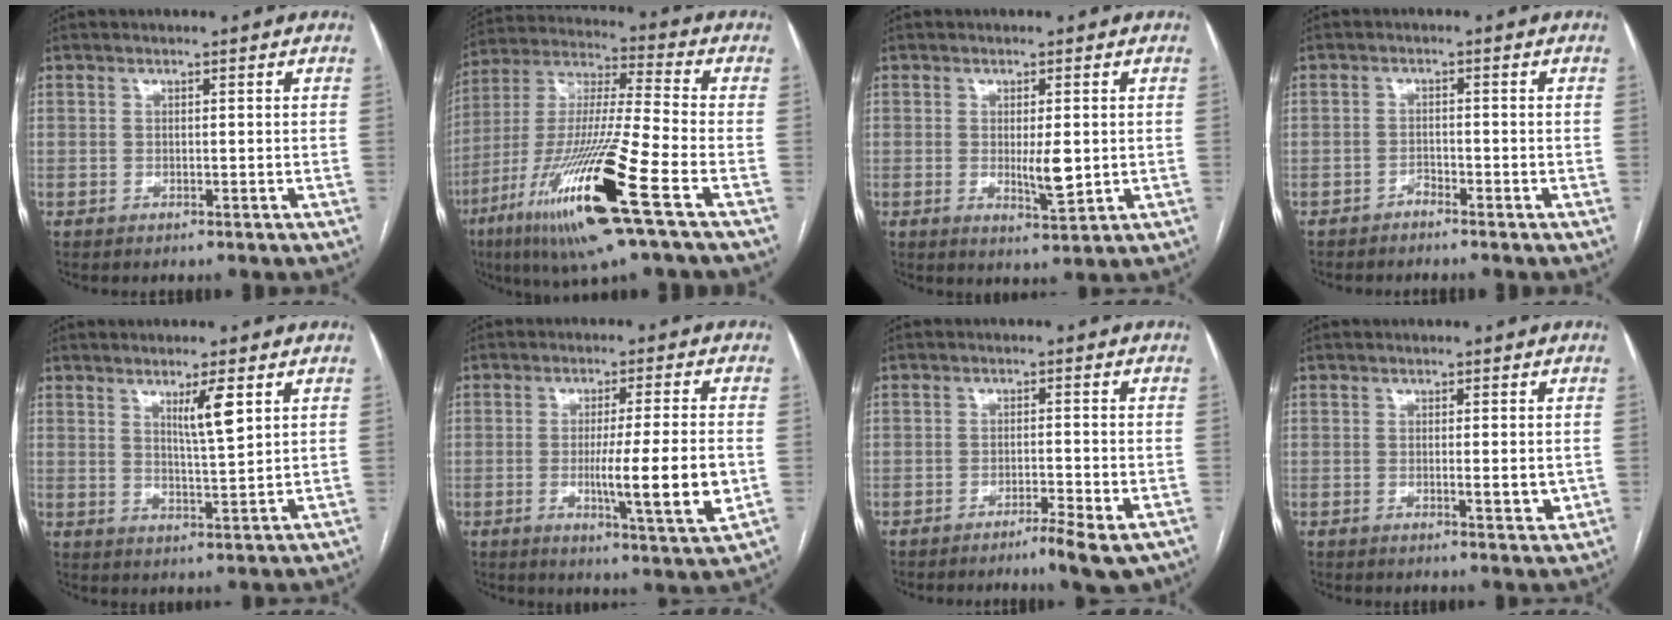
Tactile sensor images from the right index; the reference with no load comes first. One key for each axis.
{"total": 21.1, "fx": -9.3, "fy": 0.3, "fz": 19.0, "tx": -0.388, "ty": -0.041, "tz": -0.177}
{"total": 4.3, "fx": -0.1, "fy": 0.9, "fz": 4.2, "tx": -0.070, "ty": -0.009, "tz": 0.001}
{"total": 1.2, "fx": -1.2, "fy": 0.1, "fz": 0.3, "tx": -0.001, "ty": 0.001, "tz": -0.021}
{"total": 5.1, "fx": 2.5, "fy": 0.0, "fz": 4.4, "tx": -0.074, "ty": -0.008, "tz": 0.045}
{"total": 11.5, "fx": -2.0, "fy": -0.6, "fz": 11.3, "tx": -0.179, "ty": -0.025, "tz": -0.036}
{"total": 4.8, "fx": -3.0, "fy": 0.3, "fz": 3.7, "tx": -0.053, "ty": -0.006, "tz": -0.046}
{"total": 2.8, "fx": -0.3, "fy": 0.6, "fz": 2.7, "tx": -0.039, "ty": -0.005, "tz": -0.004}